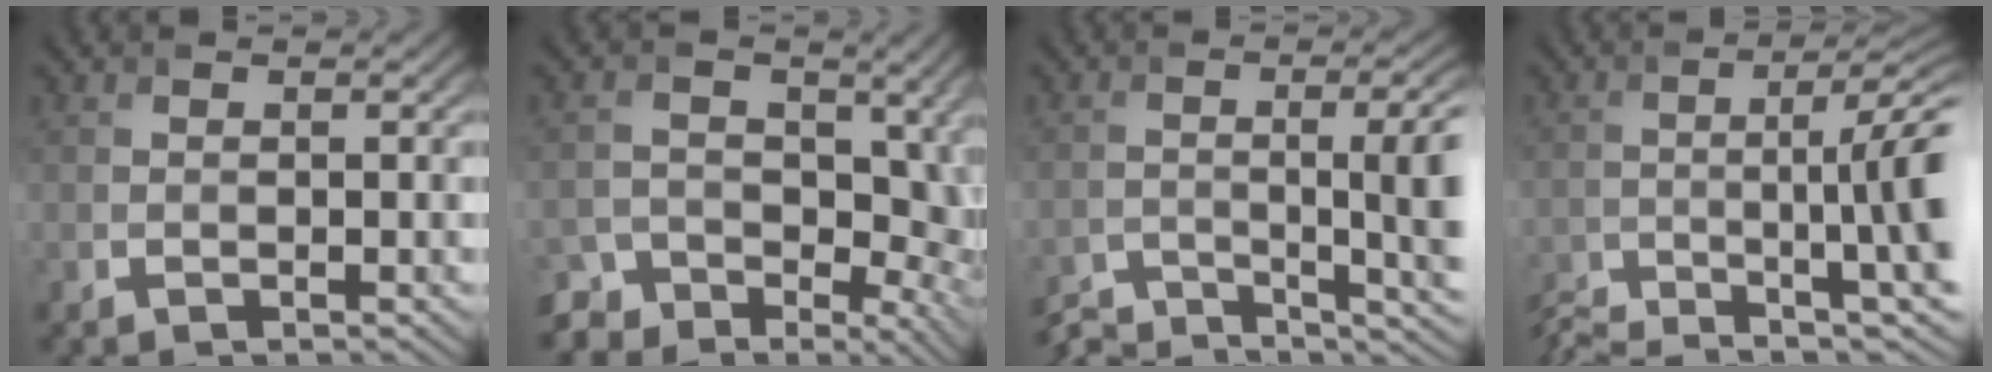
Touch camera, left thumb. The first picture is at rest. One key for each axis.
{"total": 9.4, "fx": -4.4, "fy": 6.9, "fz": 4.5, "tx": -0.059, "ty": -0.024, "tz": -0.060}
{"total": 9.7, "fx": -4.9, "fy": 2.9, "fz": 7.8, "tx": -0.100, "ty": -0.014, "tz": -0.083}
{"total": 13.7, "fx": -7.1, "fy": 2.2, "fz": 11.5, "tx": -0.158, "ty": -0.005, "tz": -0.116}